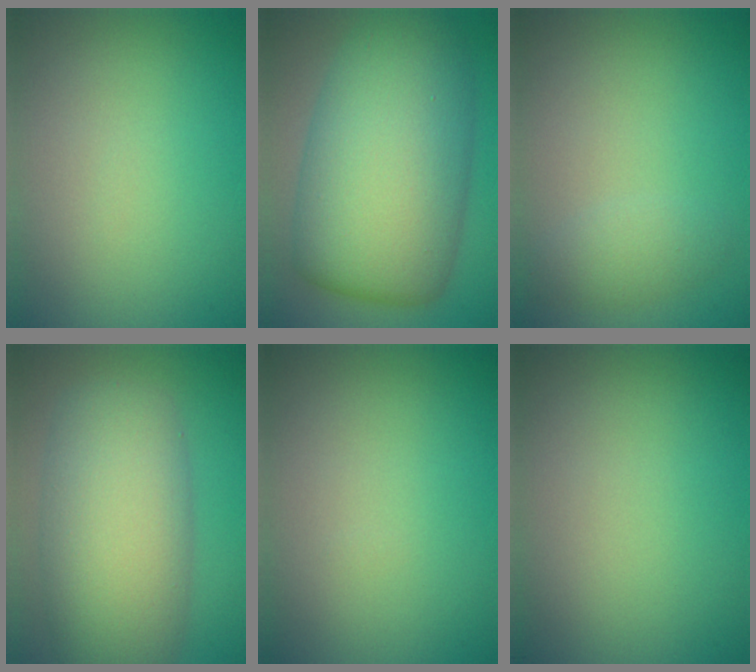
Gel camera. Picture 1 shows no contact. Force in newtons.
{"total": 13.8, "press": 13.8, "slide": 0.2}
{"total": 1.7, "press": 1.7, "slide": 0.1}
{"total": 9.7, "press": 9.7, "slide": 0.5}
{"total": 0.0}
{"total": 0.0}